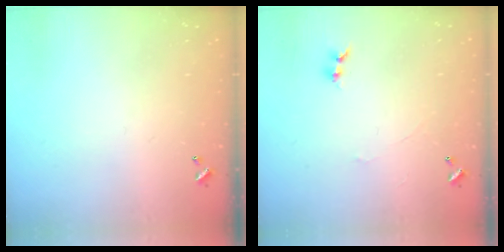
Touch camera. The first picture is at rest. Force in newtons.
{"total": 0.0}